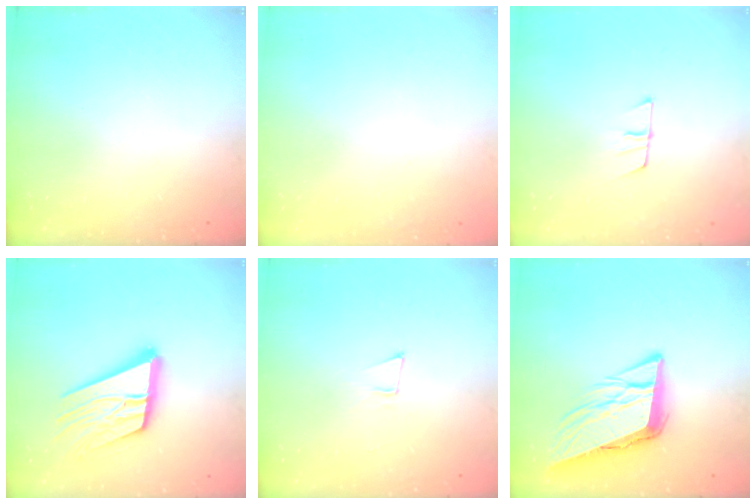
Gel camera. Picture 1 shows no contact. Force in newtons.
{"total": 2.6, "press": 2.6, "slide": 0.2}
{"total": 7.1, "press": 7.1, "slide": 0.6}
{"total": 17.6, "press": 17.5, "slide": 2.2}
{"total": 5.2, "press": 4.3, "slide": 2.9}
{"total": 10.6, "press": 10.2, "slide": 2.8}